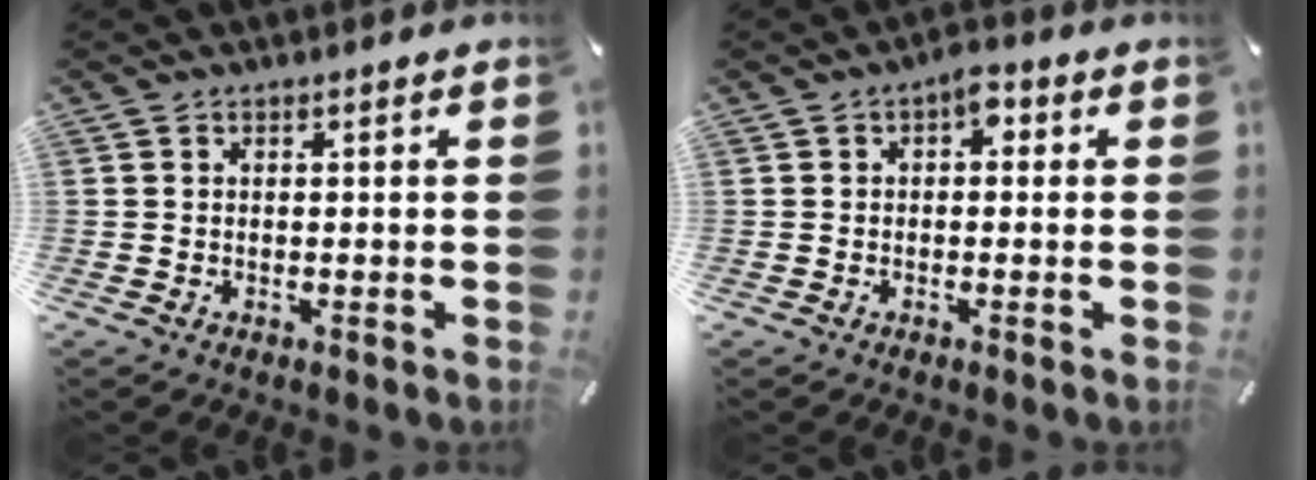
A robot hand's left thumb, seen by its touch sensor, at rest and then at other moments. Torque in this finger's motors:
{"motor_torque": [-0.21, -0.28, 0.21, 0.11, 0.09]}